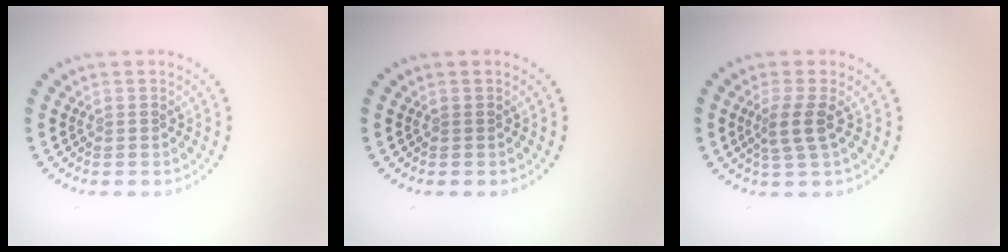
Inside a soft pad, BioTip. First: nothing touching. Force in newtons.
{"total": 0.0}
{"total": 2.3, "press": 1.9, "slide": 1.4}